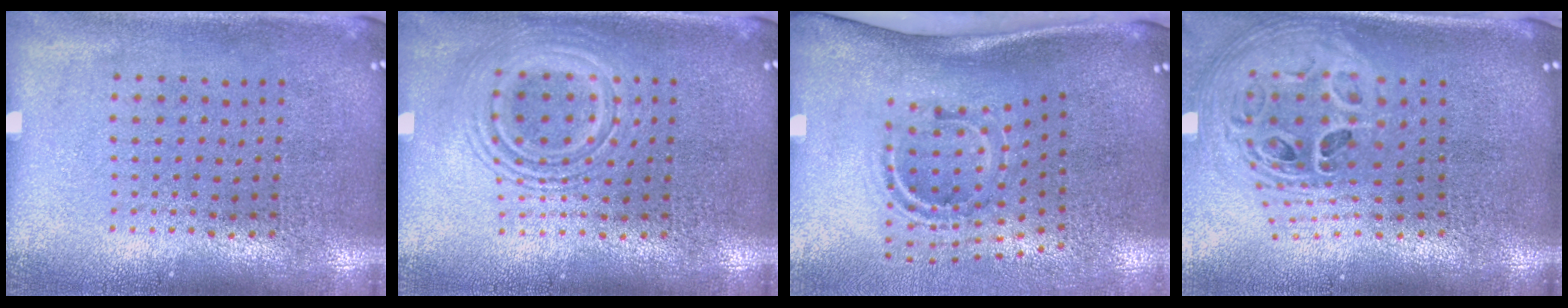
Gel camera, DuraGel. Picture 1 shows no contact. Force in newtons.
{"total": 2.6, "press": 2.6, "slide": 0.5}
{"total": 2.2, "press": 1.2, "slide": 1.8}
{"total": 2.9, "press": 2.0, "slide": 2.1}